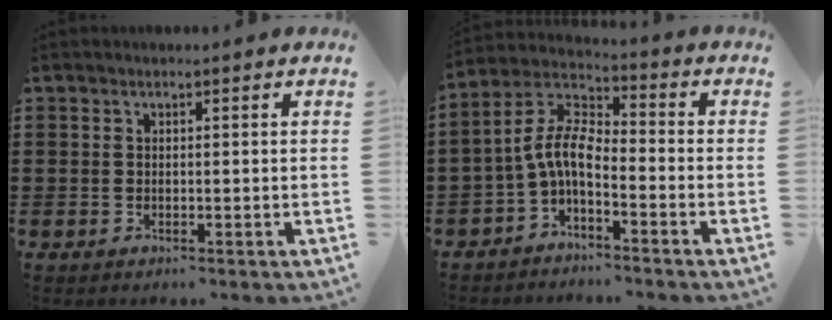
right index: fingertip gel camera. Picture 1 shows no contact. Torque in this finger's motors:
{"motor_torque": [1.38, -0.76, 0.81, 0.21]}